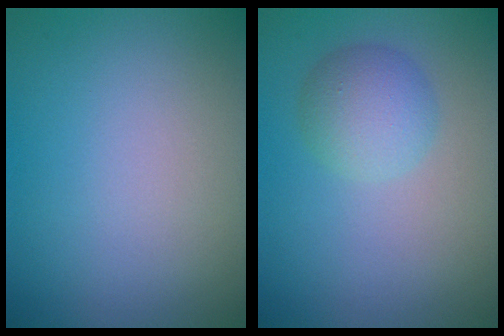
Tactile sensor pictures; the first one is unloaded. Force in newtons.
{"total": 3.3, "press": 3.3, "slide": 0.1}